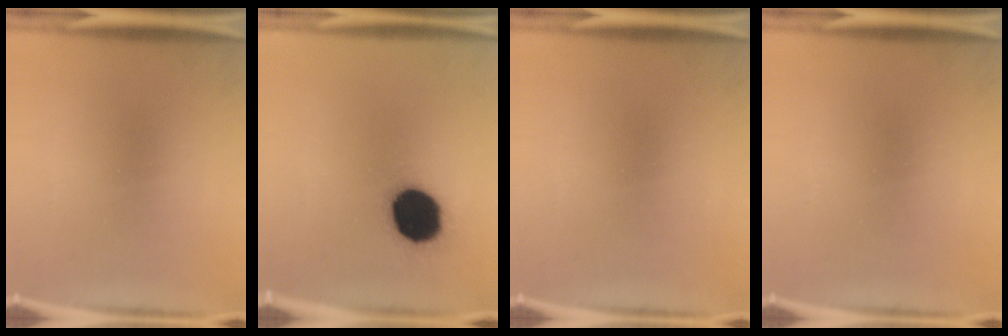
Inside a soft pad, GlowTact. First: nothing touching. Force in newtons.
{"total": 16.9}
{"total": 0.0}
{"total": 0.0}